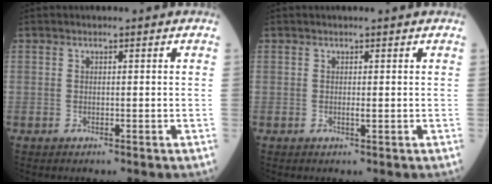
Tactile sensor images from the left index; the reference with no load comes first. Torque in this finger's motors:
{"motor_torque": [0.27, 0.08, -0.01, 0.01]}